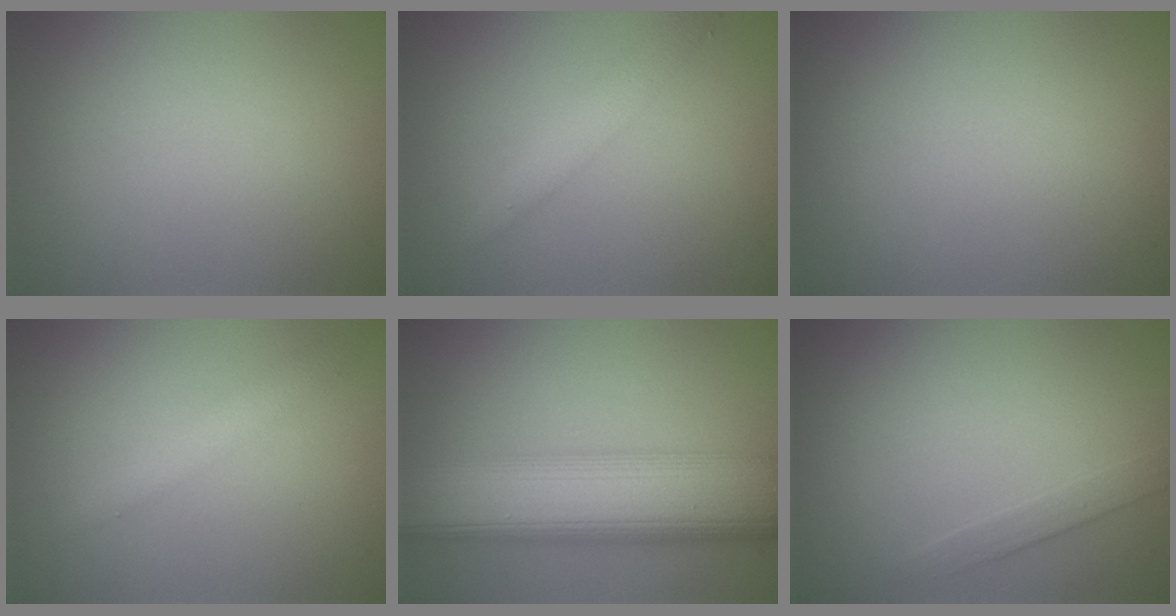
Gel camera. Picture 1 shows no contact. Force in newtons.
{"total": 2.2, "press": 2.2, "slide": 0.1}
{"total": 0.0}
{"total": 2.0, "press": 2.0, "slide": 0.2}
{"total": 11.2, "press": 11.2, "slide": 0.1}
{"total": 1.3, "press": 1.3, "slide": 0.1}